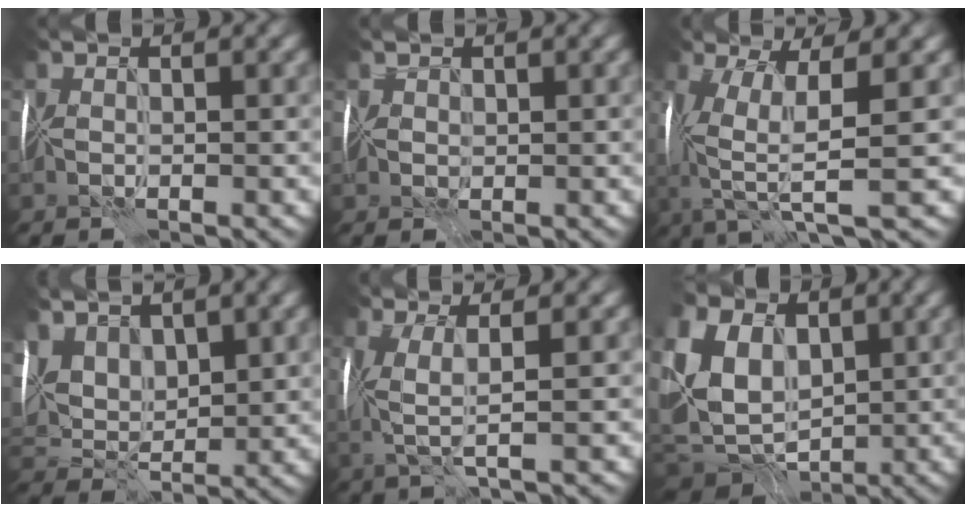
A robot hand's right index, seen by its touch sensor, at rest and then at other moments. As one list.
[{"total": 1.7, "force": [0.8, 1.4, 0.5], "torque": [-0.003, 0.011, 0.008]}, {"total": 7.3, "force": [0.0, 2.2, 7.0], "torque": [-0.160, -0.004, -0.001]}, {"total": 7.7, "force": [4.6, 4.2, 4.5], "torque": [-0.113, 0.011, 0.087]}, {"total": 3.3, "force": [0.6, 0.4, 3.2], "torque": [-0.082, 0.006, 0.008]}, {"total": 10.8, "force": [0.7, 8.2, 7.1], "torque": [-0.162, 0.003, 0.024]}]